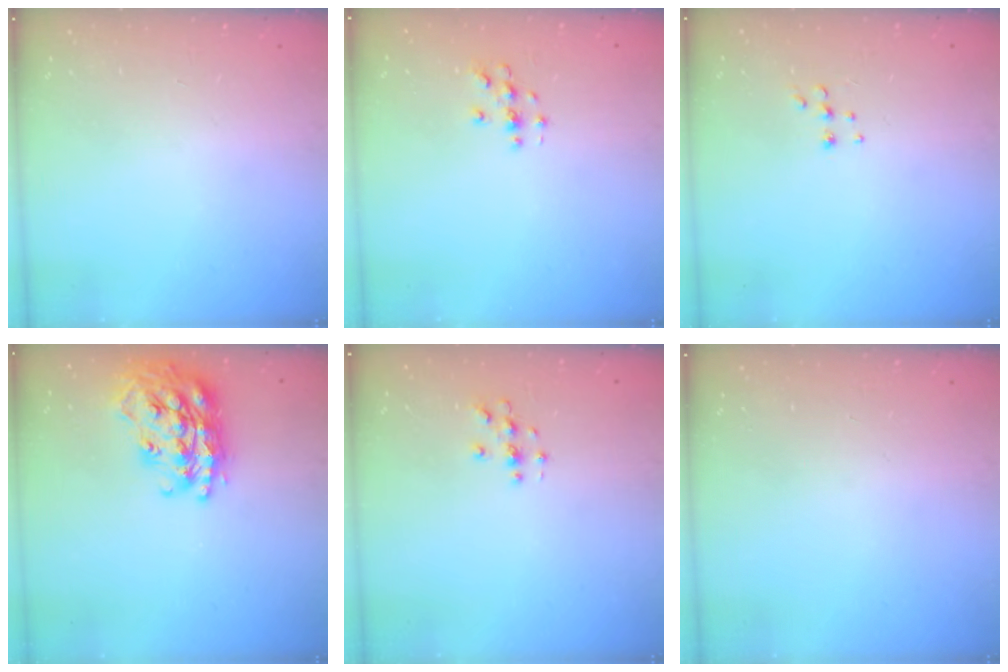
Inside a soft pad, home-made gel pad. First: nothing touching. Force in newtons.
{"total": 2.9, "press": 2.9, "slide": 0.3}
{"total": 5.5, "press": 5.4, "slide": 1.0}
{"total": 25.6, "press": 25.5, "slide": 2.2}
{"total": 2.9, "press": 2.9, "slide": 0.3}
{"total": 0.0}